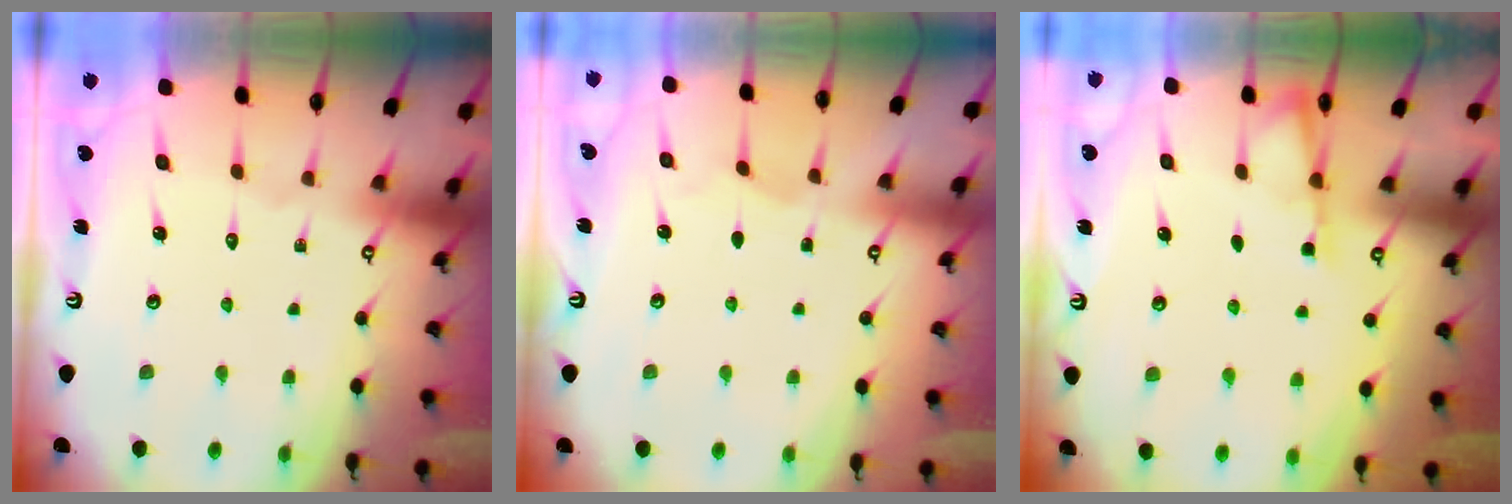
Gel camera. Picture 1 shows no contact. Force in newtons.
{"total": 2.7, "press": 2.7, "slide": 0.2}
{"total": 3.9, "press": 3.9, "slide": 0.4}